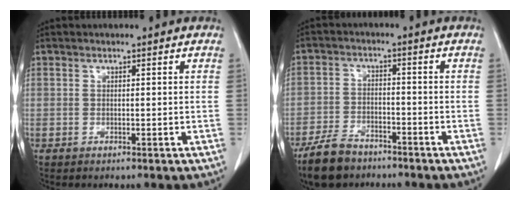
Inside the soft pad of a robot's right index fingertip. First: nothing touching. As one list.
[{"total": 7.3, "force": [-5.7, 3.4, 3.0], "torque": [-0.068, -0.007, -0.103]}]